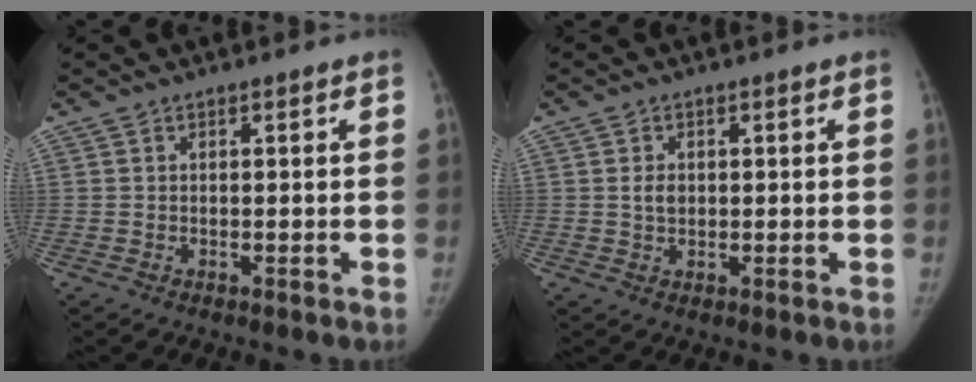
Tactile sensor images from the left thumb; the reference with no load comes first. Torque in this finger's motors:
{"motor_torque": [-0.37, -0.03, 0.33, -0.46, -0.05]}